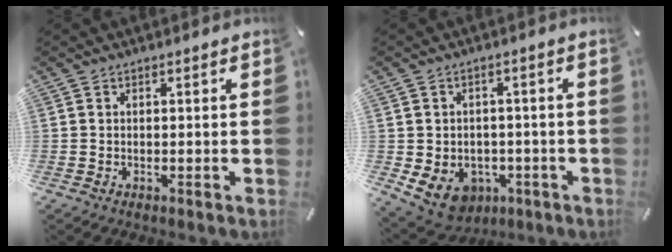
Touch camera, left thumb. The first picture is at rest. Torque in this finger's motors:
{"motor_torque": [0.14, 0.19, 0.45, 0.52, 0.09]}